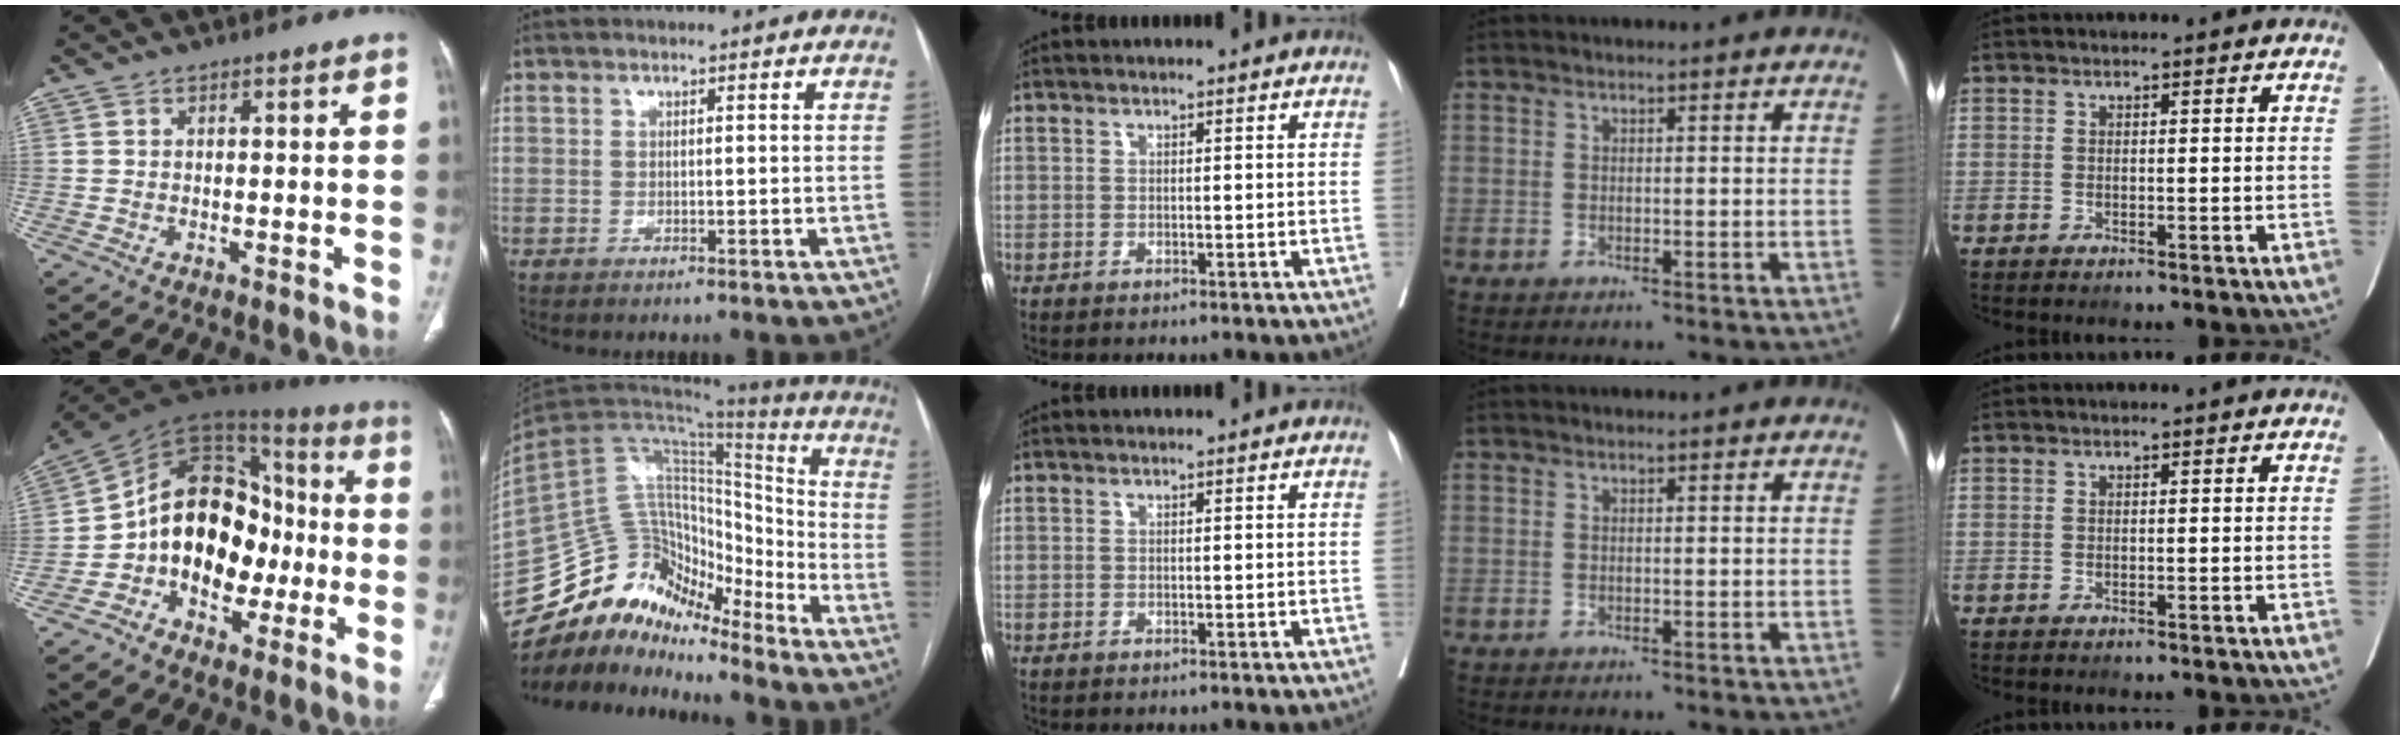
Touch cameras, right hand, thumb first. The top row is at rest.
{"thumb": {"total": 18.6, "force": [-4.0, 13.2, 12.5], "torque": [-0.157, 0.065, -0.065]}, "index": {"total": 18.9, "force": [-16.2, 7.8, 5.8], "torque": [-0.105, 0.063, -0.277]}}